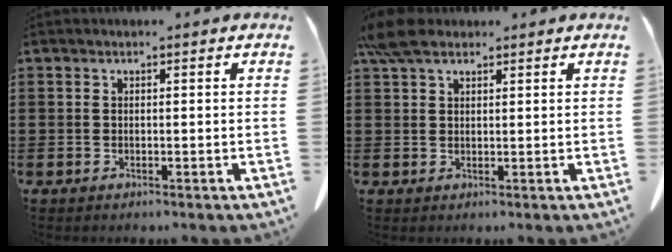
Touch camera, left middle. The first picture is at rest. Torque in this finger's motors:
{"motor_torque": [1.44, 0.69, 0.39, 0.10]}